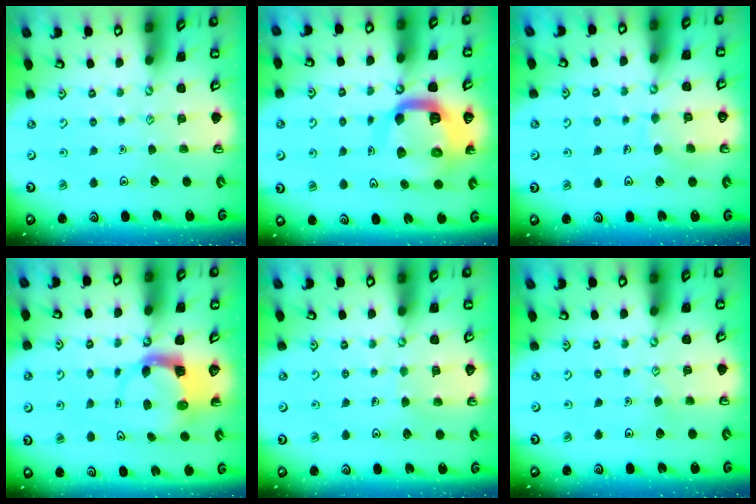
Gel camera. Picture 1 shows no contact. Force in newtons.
{"total": 15.5, "press": 15.4, "slide": 1.7}
{"total": 6.4, "press": 6.4, "slide": 0.6}
{"total": 3.6, "press": 3.6, "slide": 0.5}
{"total": 4.7, "press": 4.7, "slide": 0.3}
{"total": 3.4, "press": 3.4, "slide": 0.3}